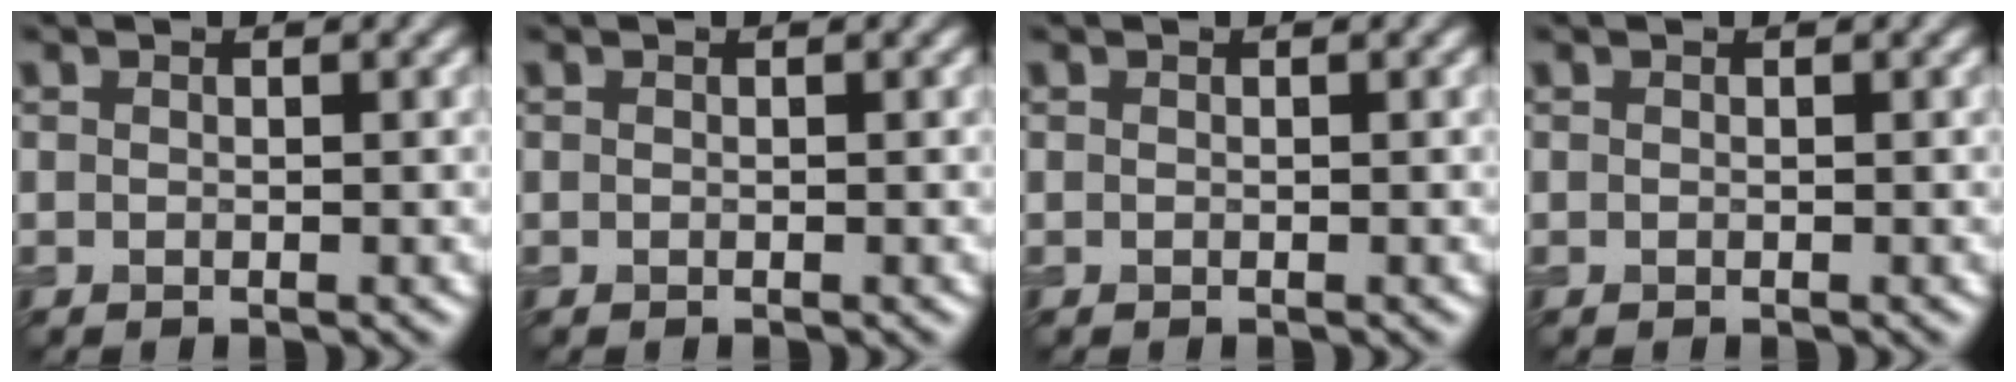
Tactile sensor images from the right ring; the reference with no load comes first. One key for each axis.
{"total": 0.0}
{"total": 0.0}
{"total": 0.0}